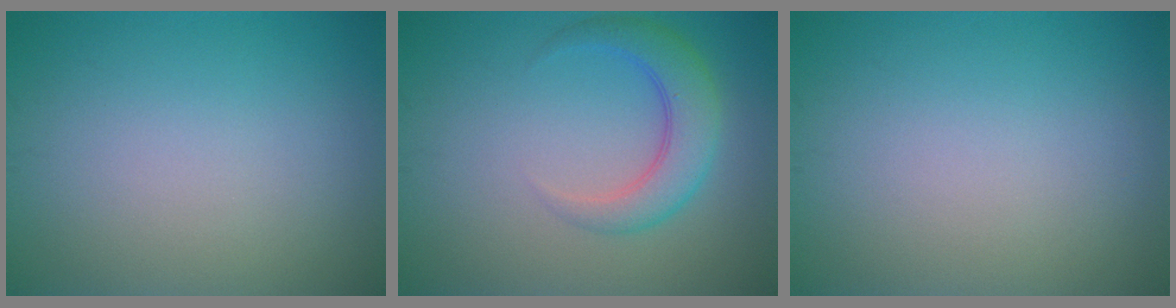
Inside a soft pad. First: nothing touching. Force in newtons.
{"total": 3.9, "press": 3.9, "slide": 0.1}
{"total": 0.0}